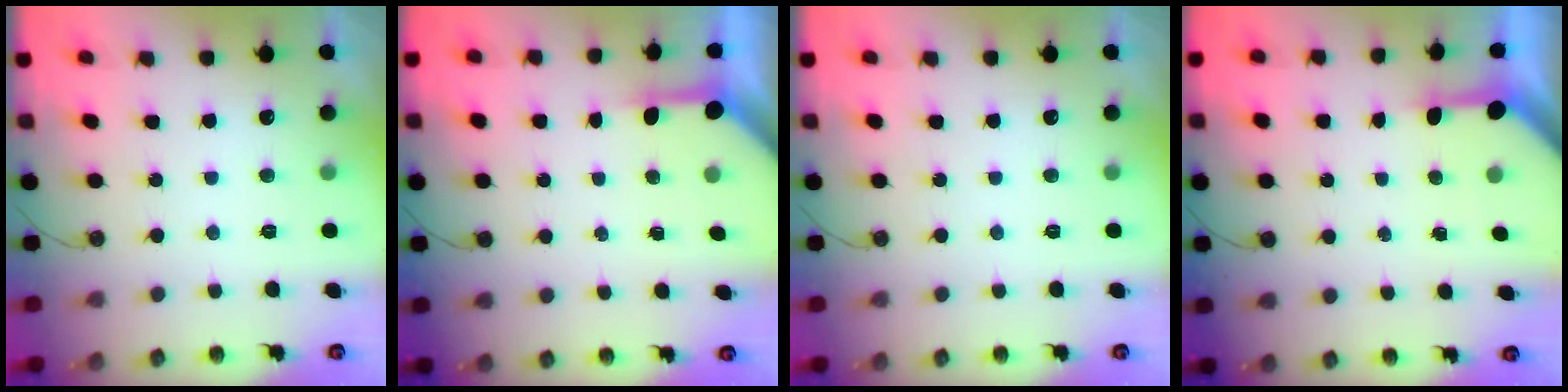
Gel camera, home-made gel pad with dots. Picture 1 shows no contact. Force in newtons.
{"total": 3.6, "press": 3.6, "slide": 0.4}
{"total": 0.0}
{"total": 3.4, "press": 3.3, "slide": 0.4}